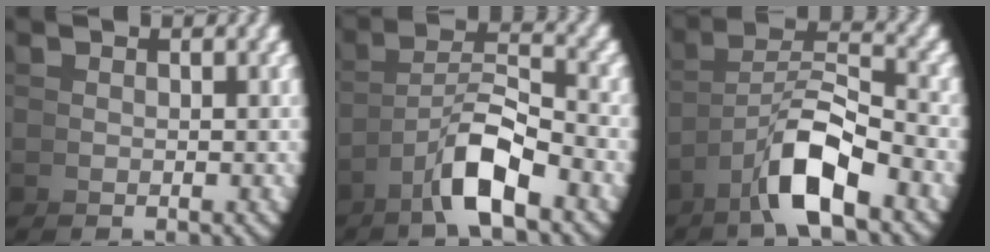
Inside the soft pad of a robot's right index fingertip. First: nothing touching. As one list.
[{"total": 5.1, "force": [-0.7, 2.0, 4.6], "torque": [-0.079, -0.004, -0.009]}, {"total": 6.1, "force": [-0.5, 3.0, 5.3], "torque": [-0.094, -0.007, -0.005]}]